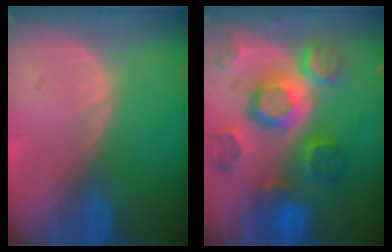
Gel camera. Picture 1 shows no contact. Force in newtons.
{"total": 12.0, "press": 10.6, "slide": 5.6}